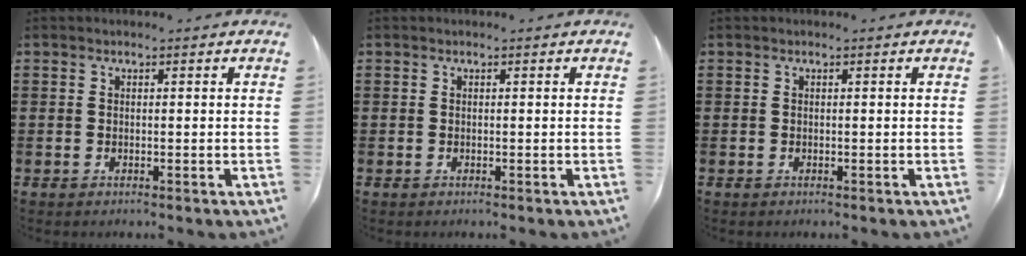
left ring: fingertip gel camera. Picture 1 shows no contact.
{"total": 0.0}
{"total": 0.0}